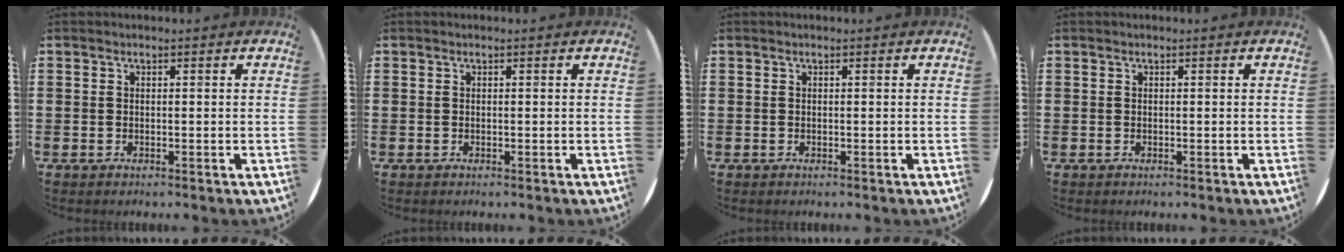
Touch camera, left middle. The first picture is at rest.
{"total": 0.0}
{"total": 0.0}
{"total": 0.0}